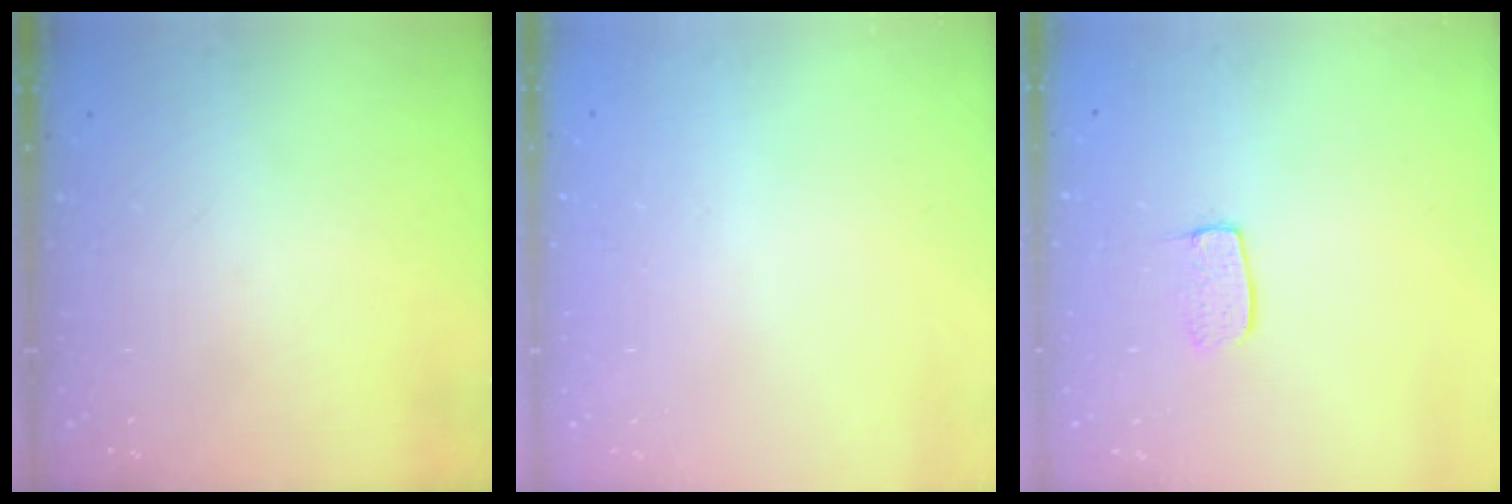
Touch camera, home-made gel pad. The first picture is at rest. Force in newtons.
{"total": 0.0}
{"total": 5.6, "press": 5.6, "slide": 0.2}